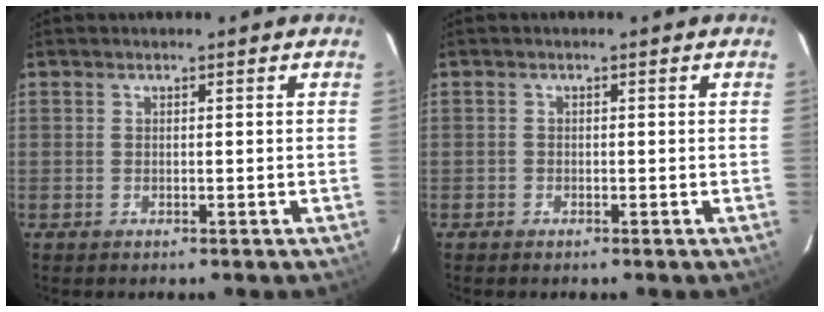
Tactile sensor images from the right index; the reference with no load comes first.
{"total": 0.6, "force": [-0.5, 0.4, 0.0], "torque": [0.000, 0.003, -0.010]}